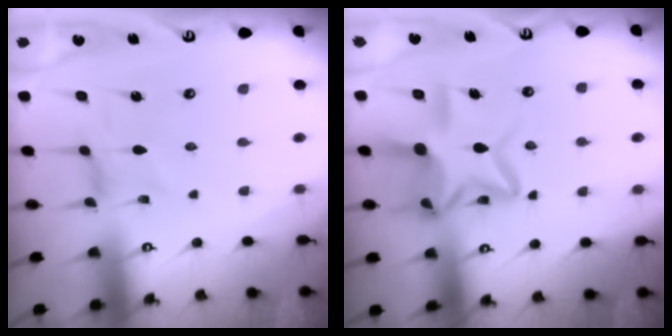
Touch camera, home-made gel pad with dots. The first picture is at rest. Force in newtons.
{"total": 15.2, "press": 15.1, "slide": 1.8}